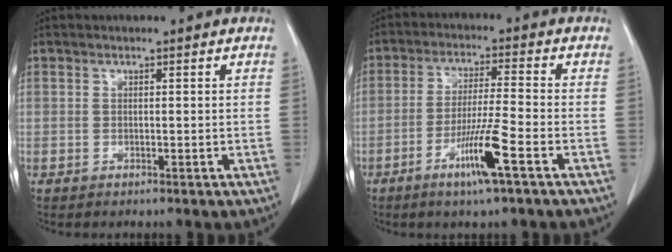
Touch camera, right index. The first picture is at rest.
{"total": 8.4, "force": [-4.1, -0.6, 7.3], "torque": [-0.136, -0.013, -0.076]}